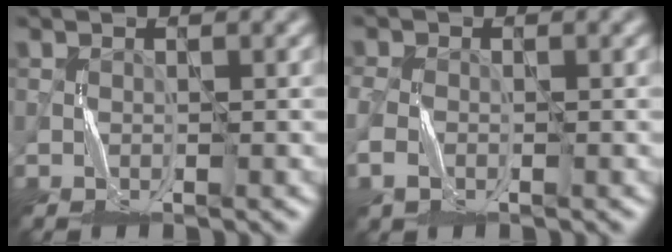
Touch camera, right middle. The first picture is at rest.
{"total": 2.9, "force": [-1.3, 2.1, 1.6], "torque": [-0.050, -0.007, -0.029]}